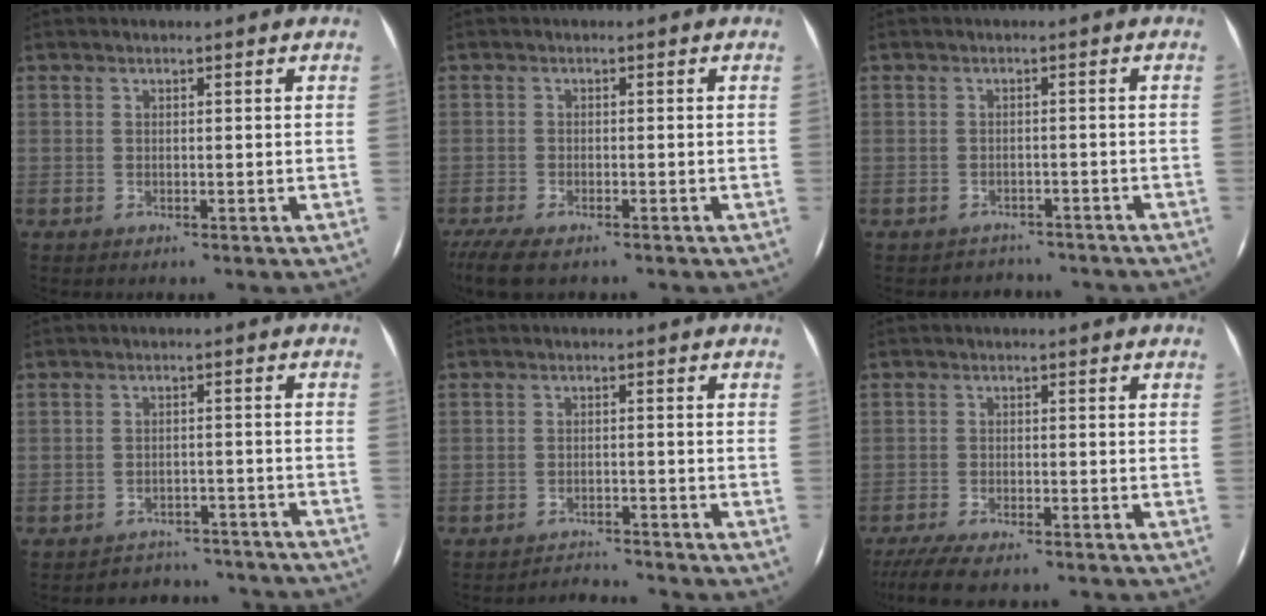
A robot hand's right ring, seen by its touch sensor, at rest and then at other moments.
{"total": 7.4, "force": [-5.6, 2.1, 4.3], "torque": [-0.108, -0.033, -0.105]}
{"total": 5.9, "force": [-5.1, 2.7, 0.9], "torque": [-0.015, 0.011, -0.061]}
{"total": 13.9, "force": [-12.9, 4.3, 2.6], "torque": [-0.051, 0.027, -0.151]}
{"total": 3.3, "force": [-3.2, -0.7, -0.4], "torque": [-0.008, 0.007, -0.052]}
{"total": 7.4, "force": [-6.4, 0.8, 3.6], "torque": [-0.093, -0.023, -0.111]}